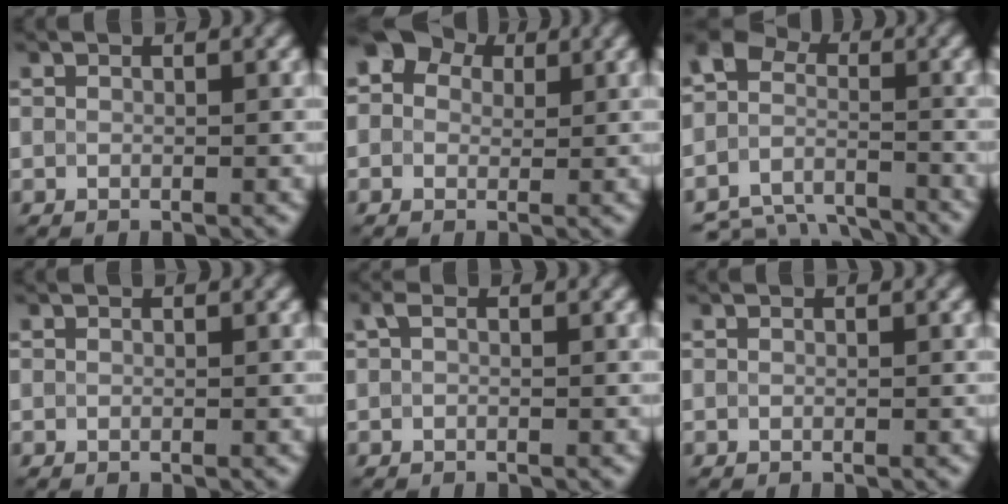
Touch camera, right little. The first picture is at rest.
{"total": 5.0, "force": [1.8, 4.1, 2.3], "torque": [-0.033, 0.031, -0.011]}
{"total": 8.9, "force": [-5.9, 5.6, 3.5], "torque": [-0.072, -0.004, -0.093]}
{"total": 0.0}
{"total": 0.7, "force": [-0.1, 0.3, 0.6], "torque": [-0.016, 0.002, -0.003]}
{"total": 0.0}